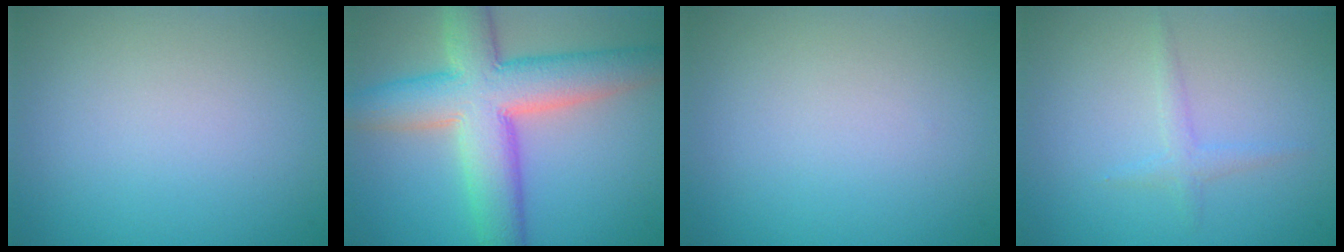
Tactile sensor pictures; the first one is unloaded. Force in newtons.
{"total": 9.9, "press": 9.9, "slide": 0.5}
{"total": 0.0}
{"total": 1.3, "press": 1.3, "slide": 0.1}